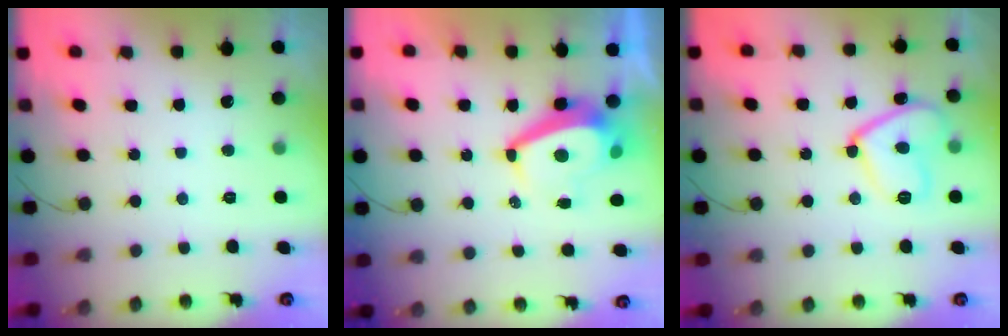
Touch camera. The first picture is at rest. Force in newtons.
{"total": 7.2, "press": 7.2, "slide": 0.7}
{"total": 12.2, "press": 12.1, "slide": 0.9}